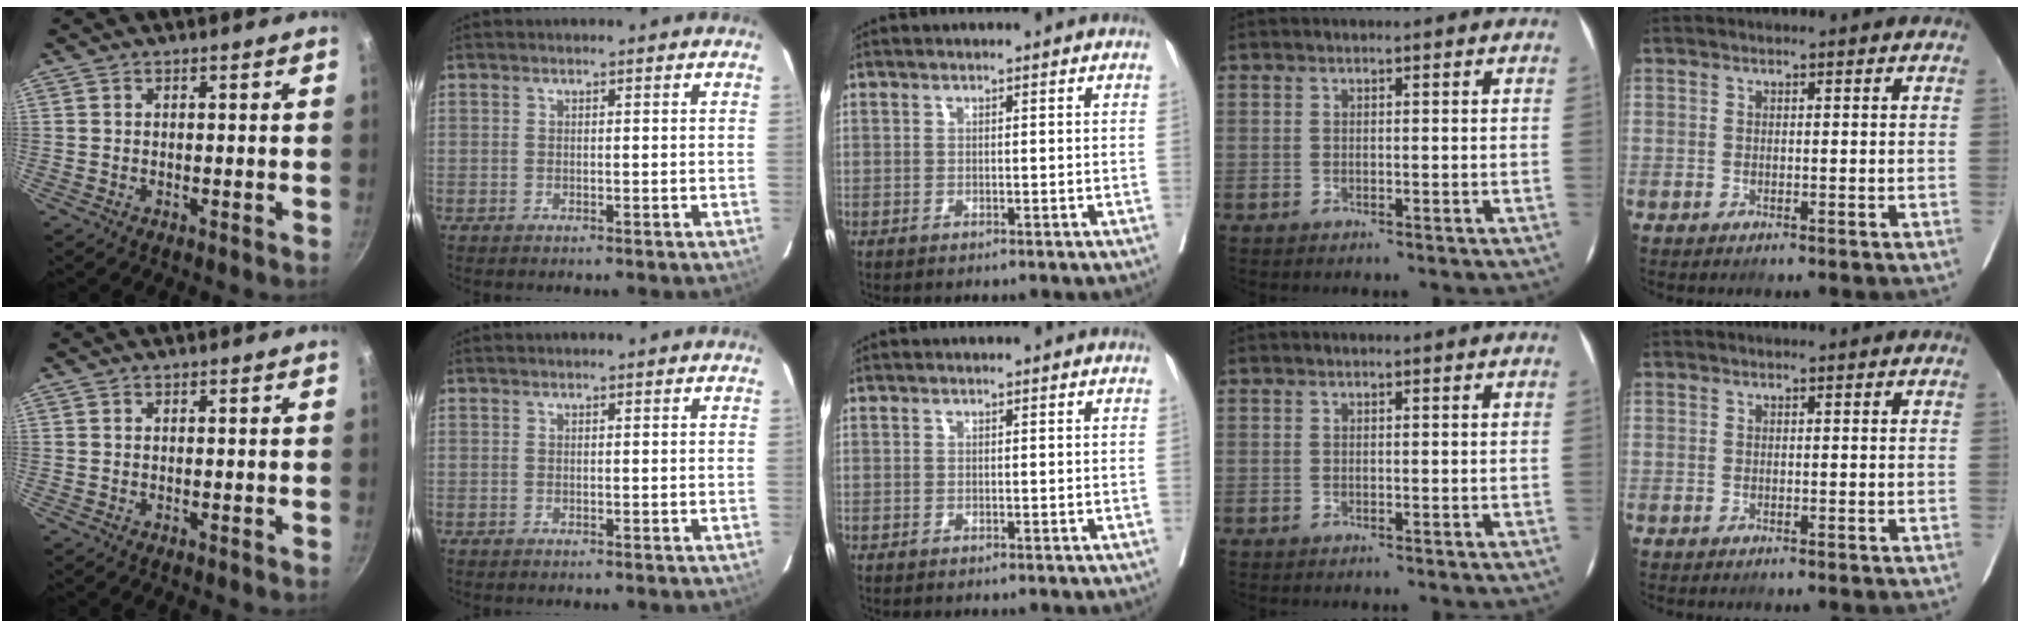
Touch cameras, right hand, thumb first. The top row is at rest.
{}